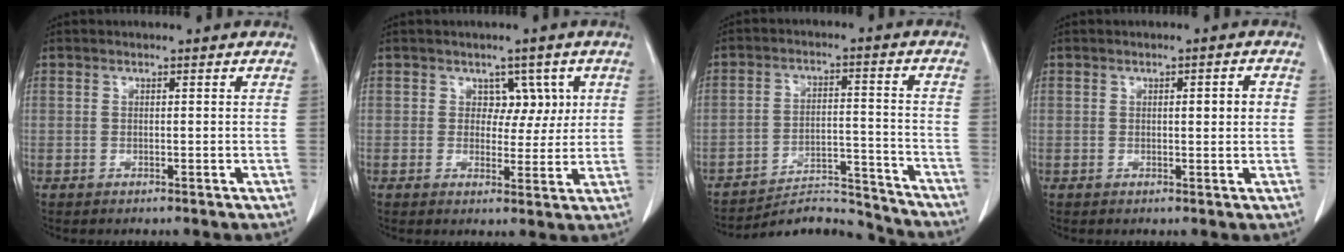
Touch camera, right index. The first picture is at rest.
{"total": 4.0, "force": [1.4, 3.0, 2.3], "torque": [-0.013, 0.005, 0.019]}
{"total": 10.1, "force": [-10.0, 0.7, -1.1], "torque": [0.018, 0.035, -0.157]}
{"total": 2.7, "force": [0.4, 0.5, 2.6], "torque": [-0.038, 0.002, 0.006]}